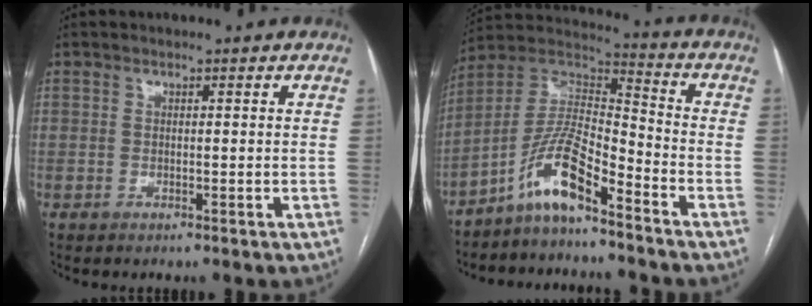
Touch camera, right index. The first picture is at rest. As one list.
[{"total": 10.4, "force": [-7.1, 1.6, 7.4], "torque": [-0.156, 0.020, -0.136]}]